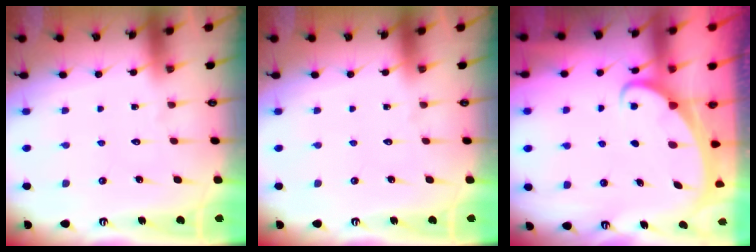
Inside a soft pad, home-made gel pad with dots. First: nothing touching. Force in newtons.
{"total": 0.0}
{"total": 2.0, "press": 2.0, "slide": 0.3}